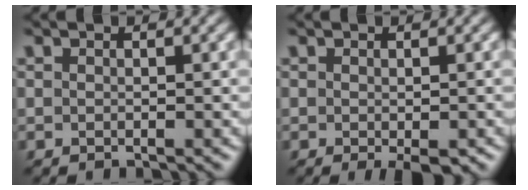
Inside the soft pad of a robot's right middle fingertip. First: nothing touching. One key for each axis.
{"total": 1.9, "fx": -0.8, "fy": 0.5, "fz": 1.6, "tx": -0.025, "ty": -0.007, "tz": -0.010}